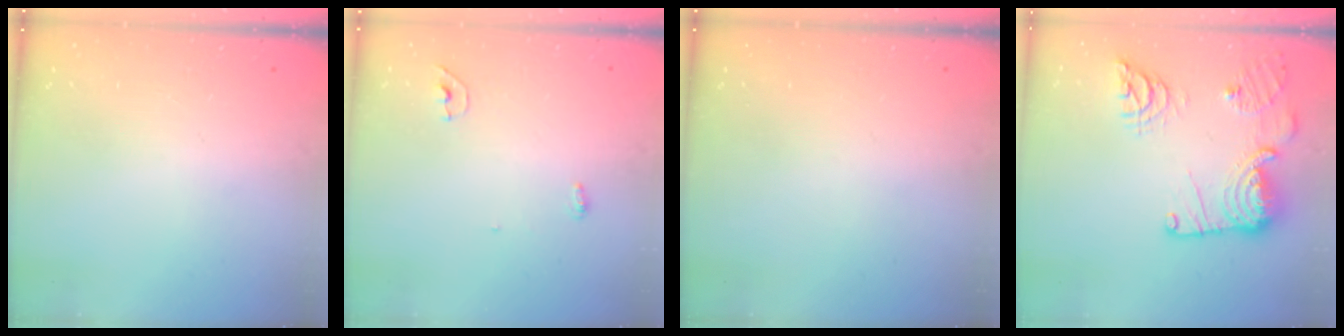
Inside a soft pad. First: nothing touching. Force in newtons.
{"total": 6.4, "press": 4.1, "slide": 4.9}
{"total": 0.0}
{"total": 18.8, "press": 18.6, "slide": 2.3}